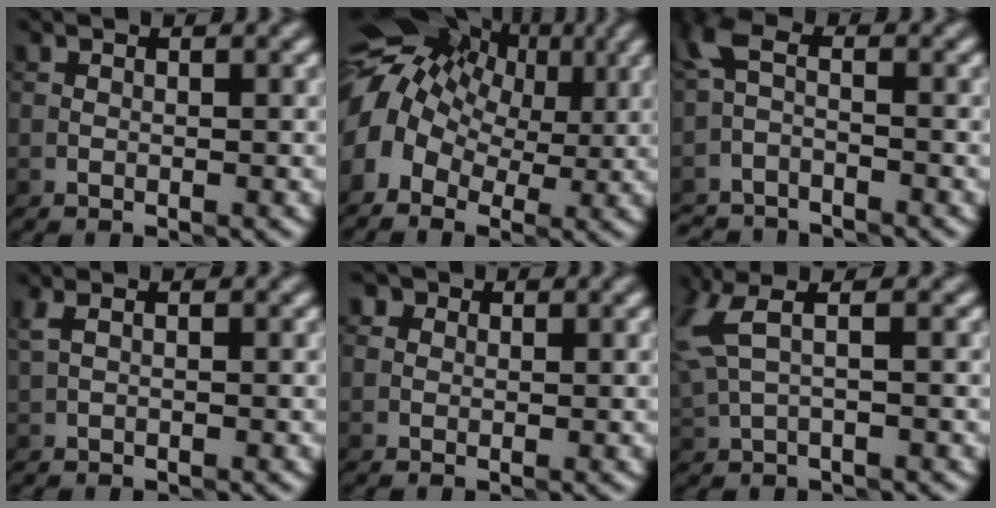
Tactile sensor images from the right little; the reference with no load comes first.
{"total": 10.8, "force": [2.5, 7.5, 7.4], "torque": [-0.139, 0.019, 0.040]}
{"total": 4.2, "force": [-3.5, 1.5, 1.9], "torque": [-0.042, -0.010, -0.073]}
{"total": 1.1, "force": [0.5, 0.3, 0.9], "torque": [-0.021, 0.005, 0.010]}
{"total": 2.4, "force": [1.4, 1.6, 1.1], "torque": [-0.010, 0.012, -0.009]}
{"total": 3.7, "force": [1.6, 1.1, 3.2], "torque": [-0.084, 0.008, 0.038]}